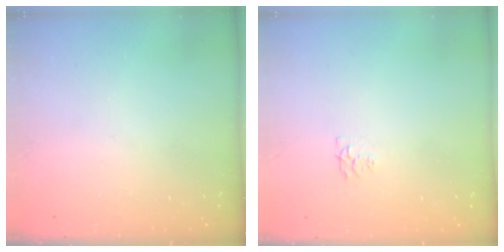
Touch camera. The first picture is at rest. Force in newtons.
{"total": 4.5, "press": 4.4, "slide": 0.6}